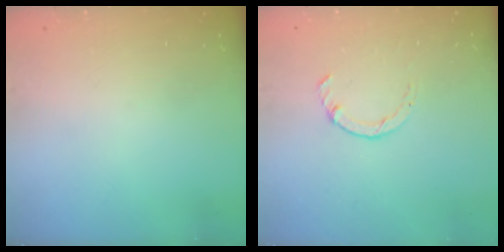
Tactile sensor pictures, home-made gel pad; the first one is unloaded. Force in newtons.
{"total": 2.2, "press": 2.1, "slide": 0.4}